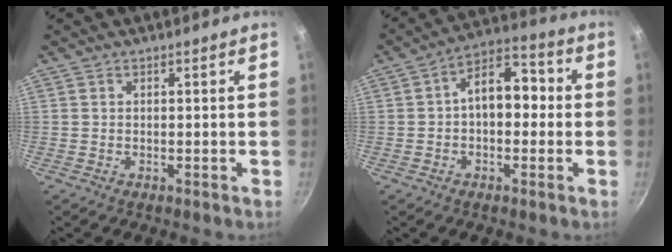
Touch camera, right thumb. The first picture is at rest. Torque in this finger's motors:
{"motor_torque": [-0.36, 1.17, 1.21, 0.25, 0.05]}